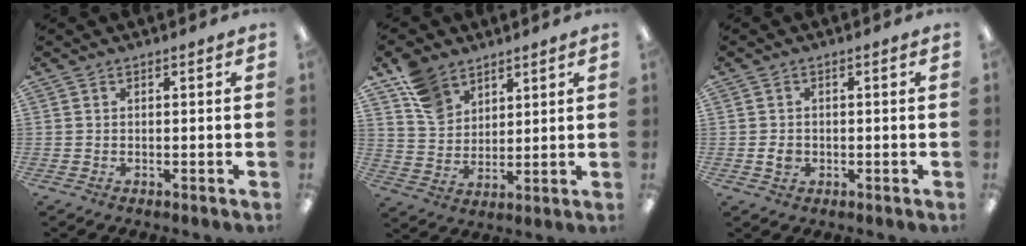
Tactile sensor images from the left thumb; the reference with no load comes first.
{"total": 9.9, "force": [6.7, 6.6, 3.1], "torque": [-0.067, -0.025, 0.131]}
{"total": 2.6, "force": [-0.4, 2.2, 1.5], "torque": [-0.025, 0.006, -0.007]}